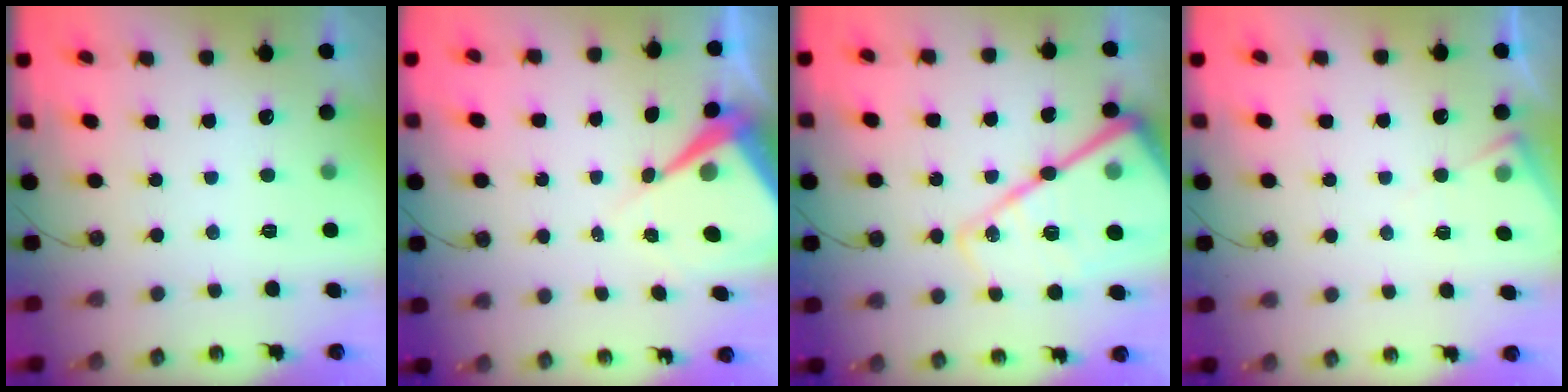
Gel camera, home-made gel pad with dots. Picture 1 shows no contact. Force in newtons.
{"total": 8.3, "press": 8.2, "slide": 0.7}
{"total": 26.9, "press": 26.7, "slide": 3.2}
{"total": 6.0, "press": 5.9, "slide": 0.8}